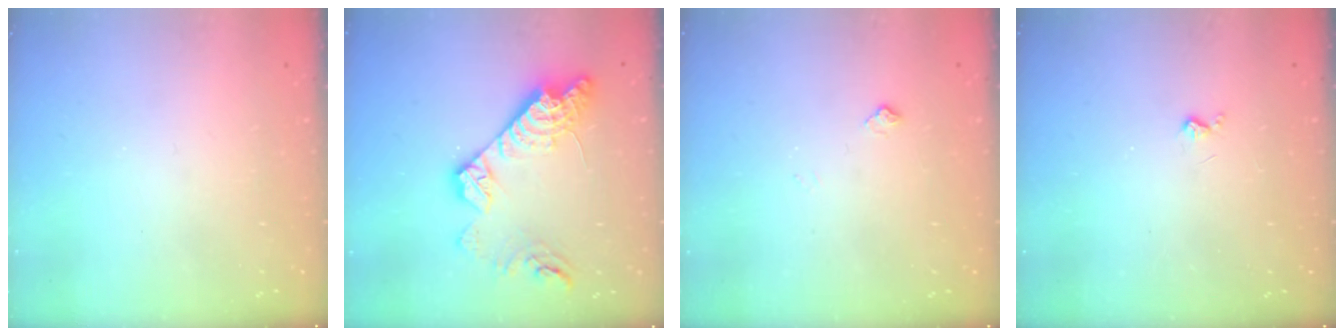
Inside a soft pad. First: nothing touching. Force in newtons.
{"total": 17.1, "press": 17.0, "slide": 1.4}
{"total": 5.4, "press": 5.3, "slide": 0.7}
{"total": 2.6, "press": 2.6, "slide": 0.5}